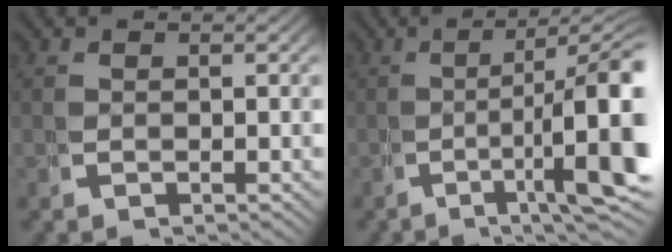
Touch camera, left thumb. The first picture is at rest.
{"total": 9.4, "force": [-1.0, 3.1, 8.8], "torque": [-0.131, -0.011, -0.019]}